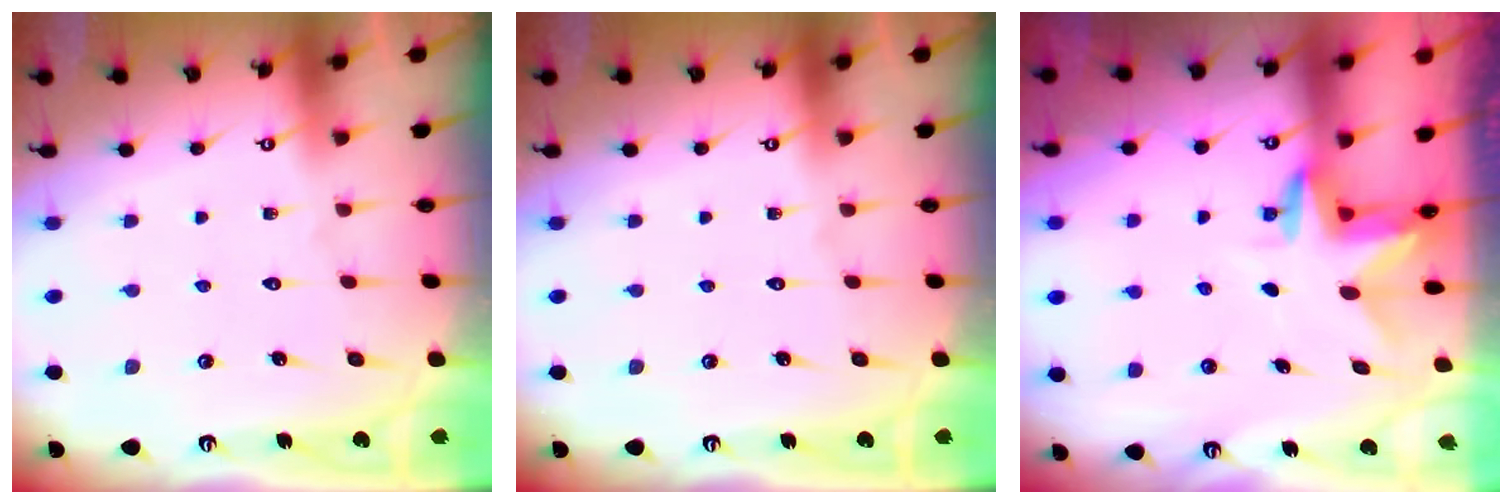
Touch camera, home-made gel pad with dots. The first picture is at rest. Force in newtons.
{"total": 0.0}
{"total": 2.8, "press": 2.8, "slide": 0.1}